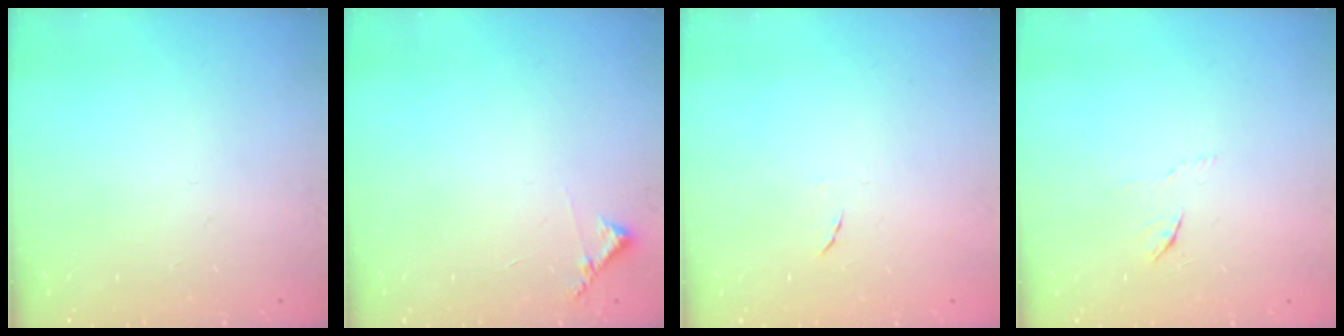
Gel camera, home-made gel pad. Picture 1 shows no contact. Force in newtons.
{"total": 6.4, "press": 6.4, "slide": 0.5}
{"total": 4.5, "press": 4.5, "slide": 0.5}
{"total": 3.7, "press": 3.7, "slide": 0.4}